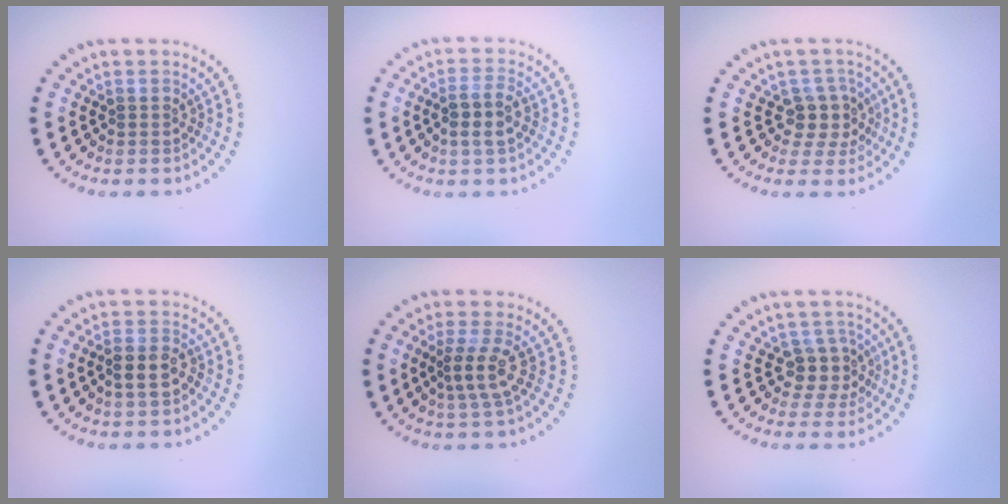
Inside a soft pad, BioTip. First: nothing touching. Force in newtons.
{"total": 2.5, "press": 2.3, "slide": 0.9}
{"total": 2.7, "press": 2.3, "slide": 1.5}
{"total": 2.4, "press": 2.3, "slide": 0.6}
{"total": 2.8, "press": 2.1, "slide": 1.9}
{"total": 2.7, "press": 2.3, "slide": 1.5}